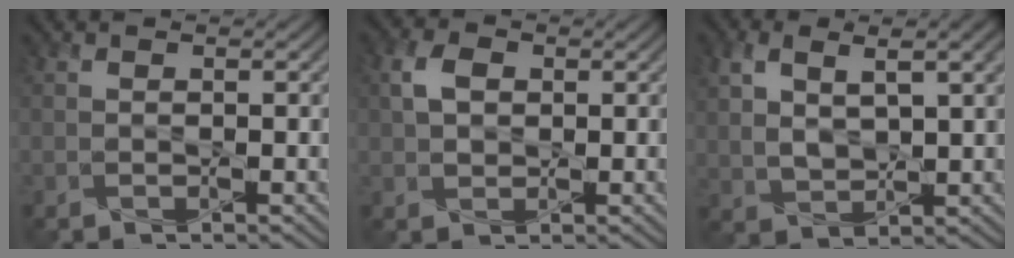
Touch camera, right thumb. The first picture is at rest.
{"total": 3.5, "force": [0.7, 2.5, 2.3], "torque": [-0.054, 0.007, 0.009]}
{"total": 7.2, "force": [2.9, 3.3, 5.7], "torque": [-0.123, 0.005, 0.057]}